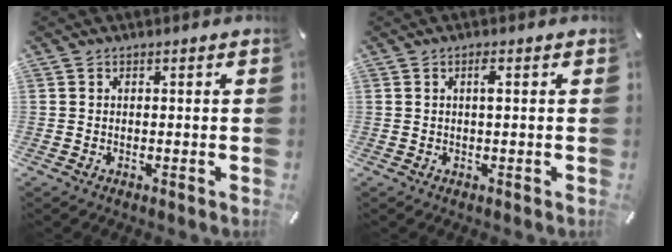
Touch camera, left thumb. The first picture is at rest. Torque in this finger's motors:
{"motor_torque": [0.33, 0.62, 0.37, -0.43, 0.00]}